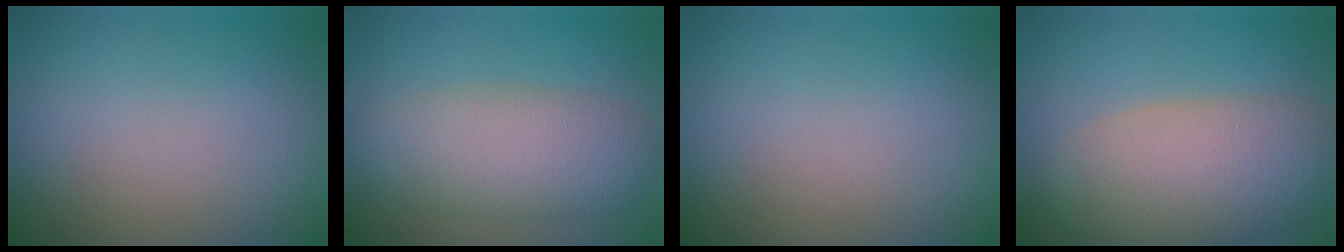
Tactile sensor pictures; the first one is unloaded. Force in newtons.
{"total": 5.3, "press": 5.3, "slide": 0.4}
{"total": 0.0}
{"total": 8.0, "press": 8.0, "slide": 0.6}